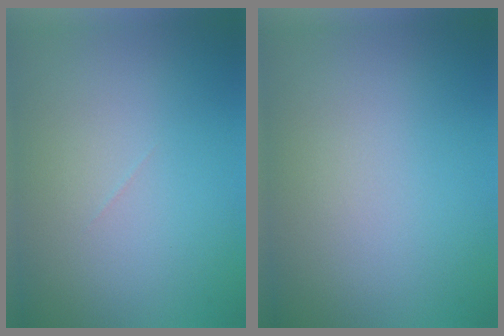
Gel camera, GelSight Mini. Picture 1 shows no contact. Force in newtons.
{"total": 0.0}